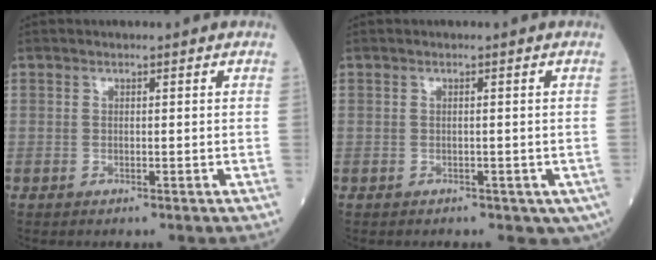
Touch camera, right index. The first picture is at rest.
{"total": 3.7, "force": [-1.9, 2.3, 2.1], "torque": [-0.014, -0.003, -0.023]}